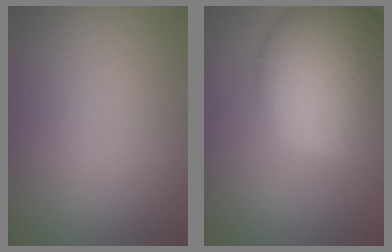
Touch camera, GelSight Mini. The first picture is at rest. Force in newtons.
{"total": 14.8, "press": 14.8, "slide": 1.0}